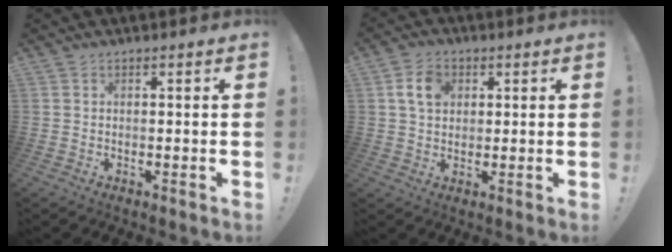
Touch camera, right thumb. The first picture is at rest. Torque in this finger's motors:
{"motor_torque": [0.91, 1.16, 0.56, 0.09, 0.00]}